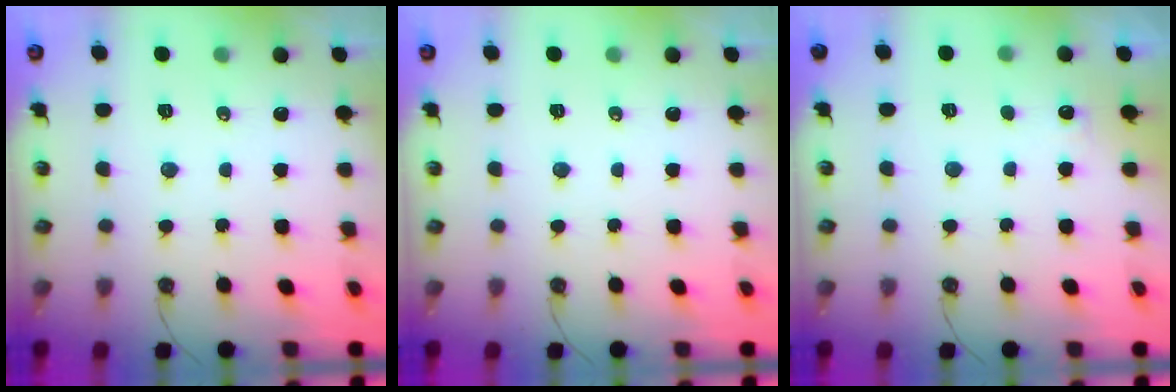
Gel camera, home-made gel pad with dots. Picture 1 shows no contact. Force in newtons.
{"total": 0.0}
{"total": 4.6, "press": 4.5, "slide": 1.2}